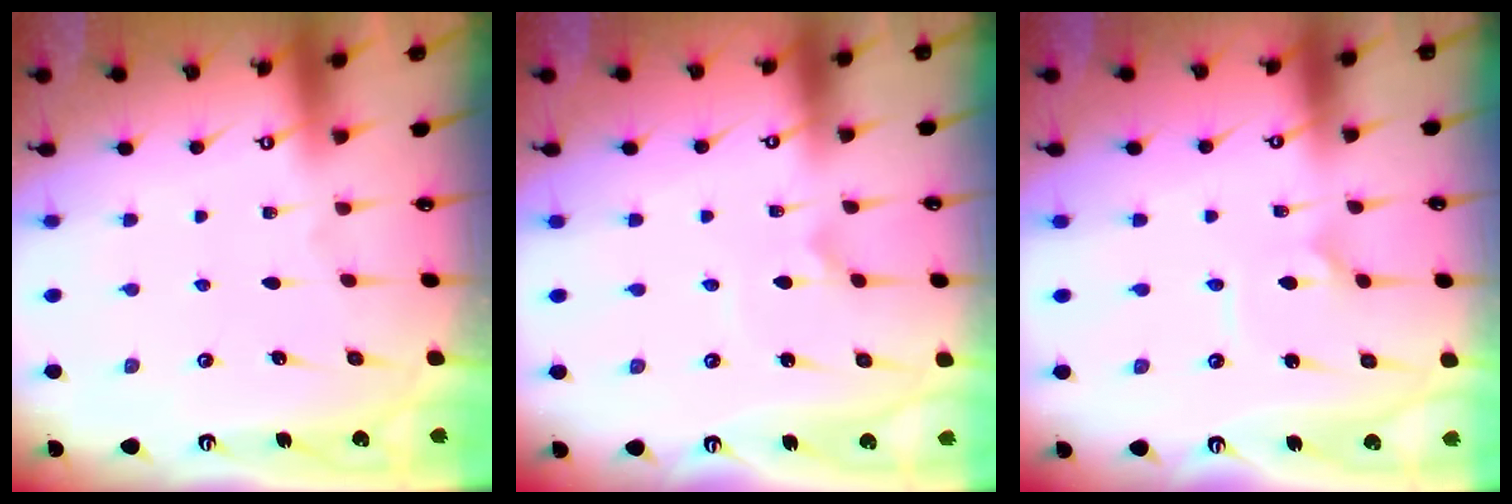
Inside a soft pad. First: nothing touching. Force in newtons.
{"total": 0.9, "press": 0.9, "slide": 0.0}
{"total": 2.1, "press": 2.1, "slide": 0.1}